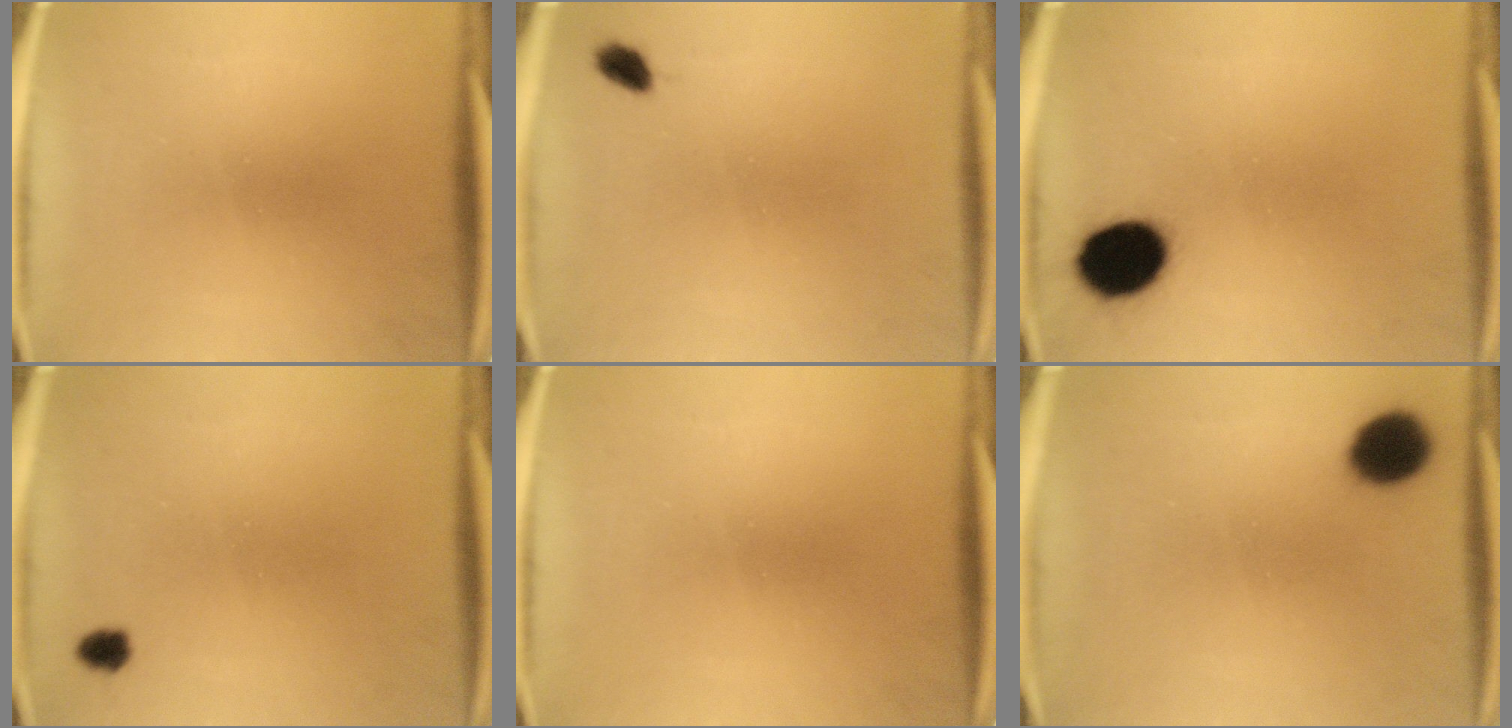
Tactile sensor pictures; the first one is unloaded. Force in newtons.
{"total": 1.9}
{"total": 11.2}
{"total": 1.8}
{"total": 0.0}
{"total": 8.6}